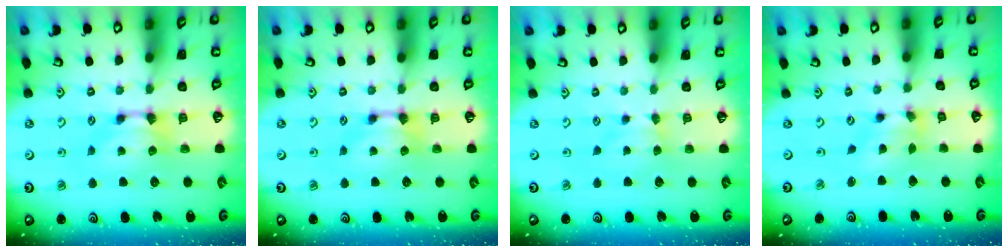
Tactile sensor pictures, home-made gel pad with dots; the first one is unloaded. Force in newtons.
{"total": 0.0}
{"total": 1.8, "press": 1.8, "slide": 0.4}
{"total": 2.0, "press": 1.5, "slide": 1.3}